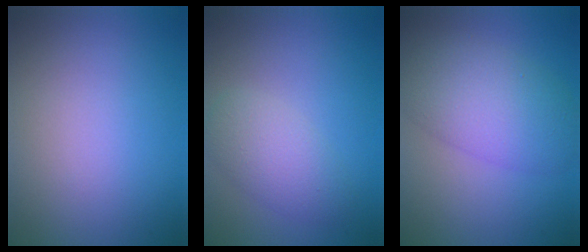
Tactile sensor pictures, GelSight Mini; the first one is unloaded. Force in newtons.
{"total": 3.1, "press": 3.1, "slide": 0.1}
{"total": 6.3, "press": 6.3, "slide": 0.4}